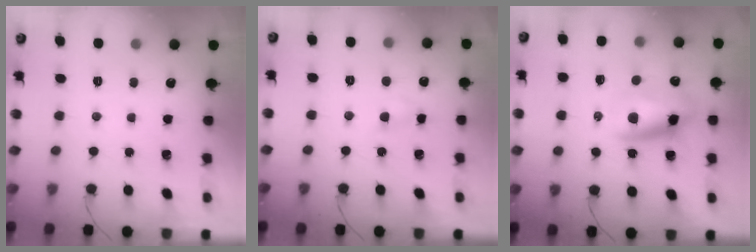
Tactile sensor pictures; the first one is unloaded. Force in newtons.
{"total": 2.6, "press": 2.4, "slide": 1.1}
{"total": 10.4, "press": 10.1, "slide": 2.6}